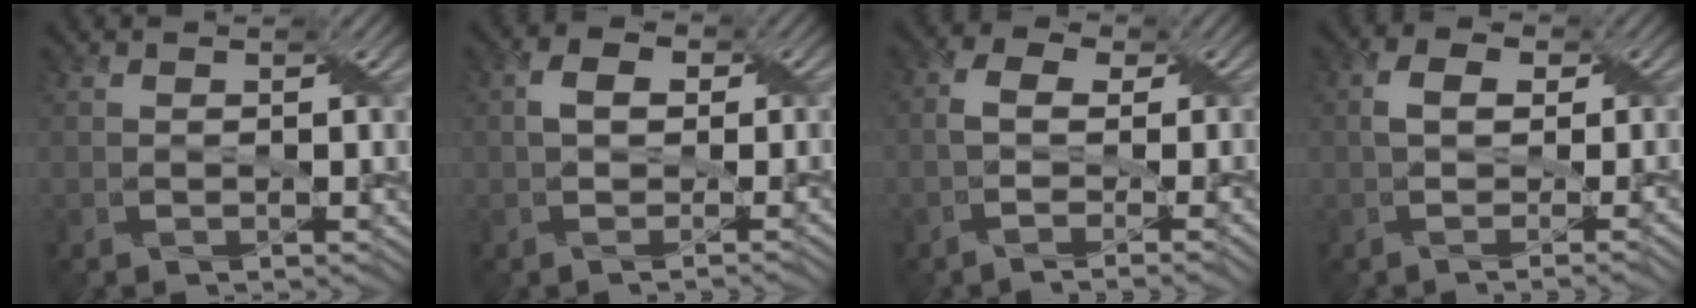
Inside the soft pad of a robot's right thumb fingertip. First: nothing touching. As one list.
[{"total": 3.4, "force": [-0.5, 2.1, 2.6], "torque": [-0.040, -0.001, -0.011]}, {"total": 4.6, "force": [-1.4, 1.7, 4.0], "torque": [-0.072, 0.000, -0.030]}, {"total": 4.1, "force": [-0.5, 1.7, 3.6], "torque": [-0.055, 0.000, -0.011]}]